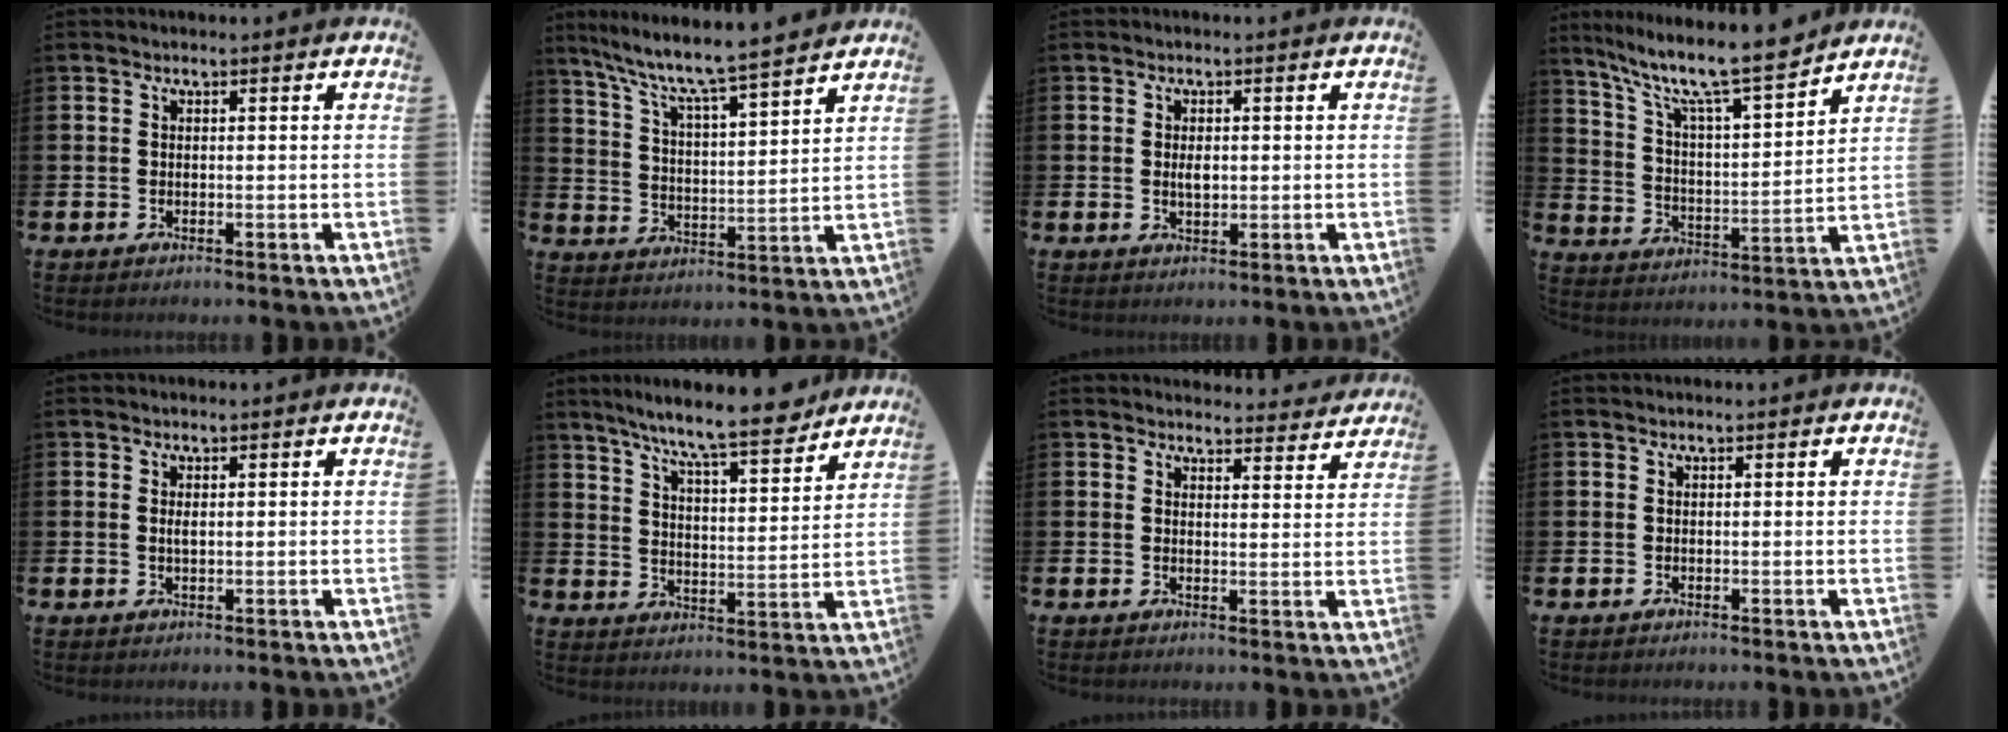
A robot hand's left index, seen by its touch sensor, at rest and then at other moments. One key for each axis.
{"total": 7.9, "fx": 7.4, "fy": 0.0, "fz": 2.6, "tx": -0.081, "ty": -0.058, "tz": 0.124}
{"total": 1.7, "fx": 0.0, "fy": 0.9, "fz": 1.4, "tx": -0.019, "ty": 0.001, "tz": -0.003}
{"total": 10.8, "fx": 9.4, "fy": 1.4, "fz": 5.2, "tx": -0.123, "ty": -0.069, "tz": 0.156}
{"total": 0.8, "fx": 0.1, "fy": 0.3, "fz": 0.8, "tx": -0.013, "ty": 0.001, "tz": 0.001}
{"total": 9.3, "fx": 8.5, "fy": 0.6, "fz": 3.9, "tx": -0.091, "ty": -0.053, "tz": 0.145}
{"total": 3.4, "fx": 3.4, "fy": 0.5, "fz": -0.1, "tx": 0.012, "ty": -0.031, "tz": 0.057}
{"total": 0.0}